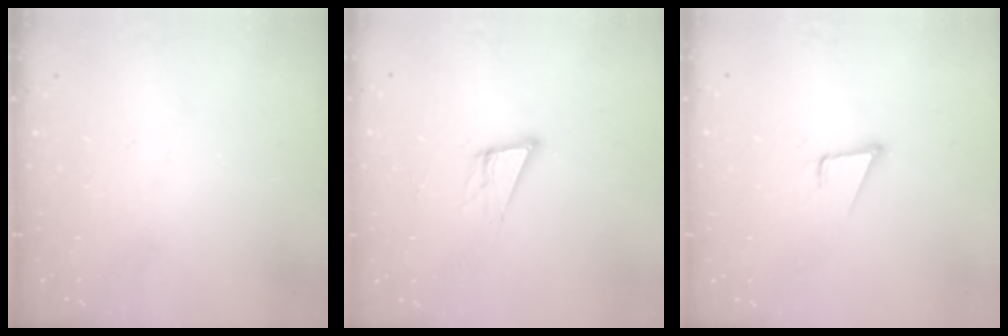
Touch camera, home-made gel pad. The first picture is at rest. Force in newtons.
{"total": 10.3, "press": 9.7, "slide": 3.3}
{"total": 3.4, "press": 2.6, "slide": 2.2}